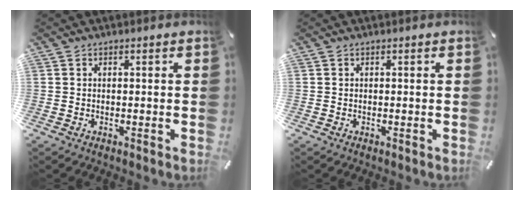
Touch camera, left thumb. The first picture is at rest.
{"total": 0.0}